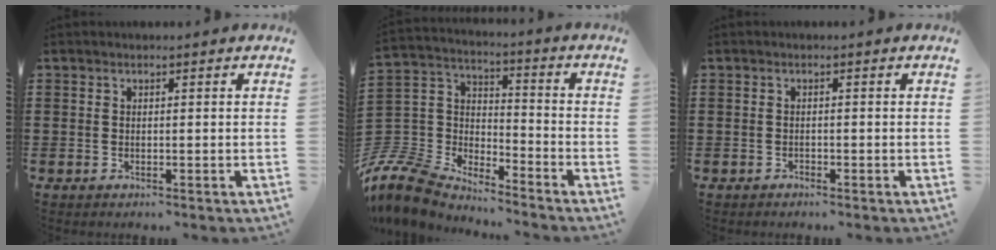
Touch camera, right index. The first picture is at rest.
{"total": 8.5, "force": [-7.9, 2.8, 1.5], "torque": [-0.087, -0.013, -0.171]}
{"total": 0.7, "force": [-0.6, 0.1, 0.0], "torque": [-0.002, 0.000, -0.014]}